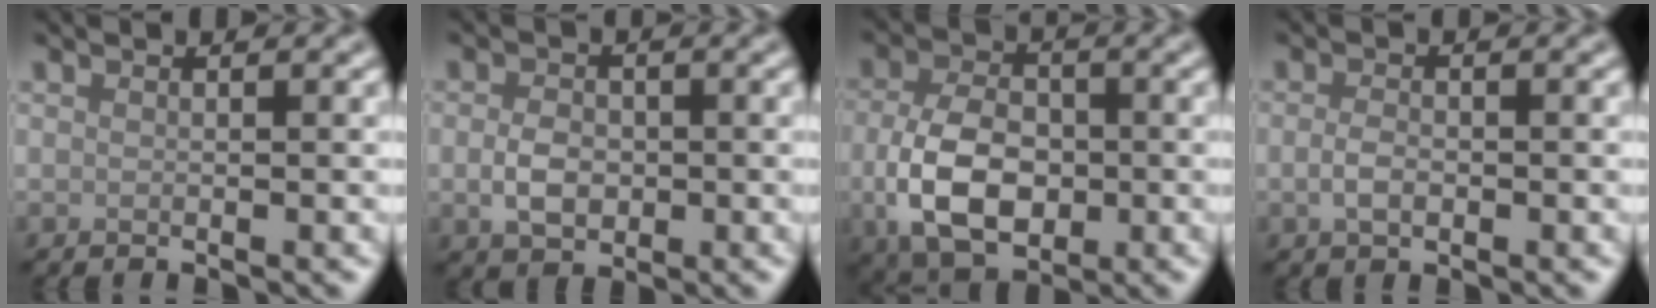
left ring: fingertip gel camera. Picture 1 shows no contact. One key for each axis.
{"total": 3.0, "fx": -0.4, "fy": 2.2, "fz": 2.0, "tx": -0.038, "ty": -0.003, "tz": -0.011}
{"total": 7.4, "fx": -1.3, "fy": 4.8, "fz": 5.5, "tx": -0.115, "ty": -0.008, "tz": -0.026}
{"total": 1.7, "fx": -0.4, "fy": 1.0, "fz": 1.3, "tx": -0.028, "ty": 0.000, "tz": -0.009}